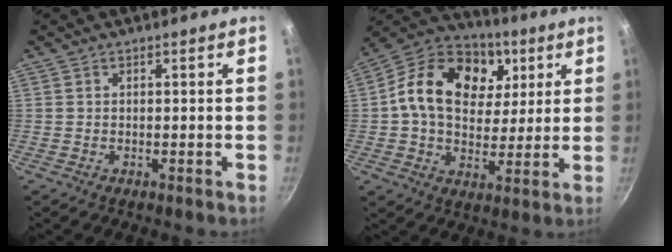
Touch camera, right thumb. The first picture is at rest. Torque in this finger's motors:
{"motor_torque": [1.19, 2.24, 0.95, -0.34, 0.14]}